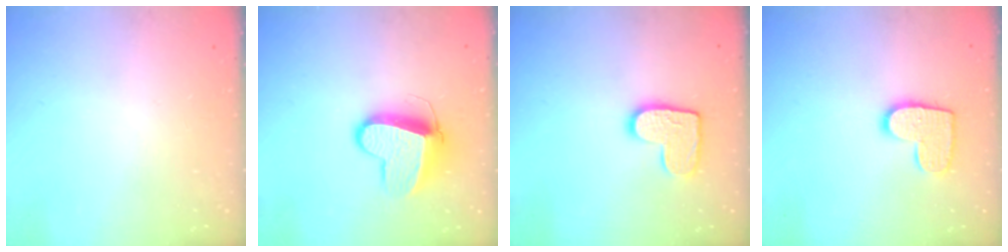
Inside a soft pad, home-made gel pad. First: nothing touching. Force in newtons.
{"total": 10.9, "press": 10.8, "slide": 1.3}
{"total": 10.7, "press": 10.7, "slide": 0.5}
{"total": 10.8, "press": 10.8, "slide": 0.5}